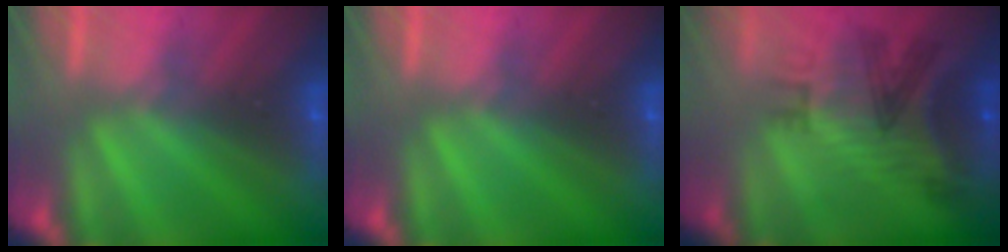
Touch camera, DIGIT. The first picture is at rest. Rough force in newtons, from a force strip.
{"total": 0.0}
{"total": 7.0}